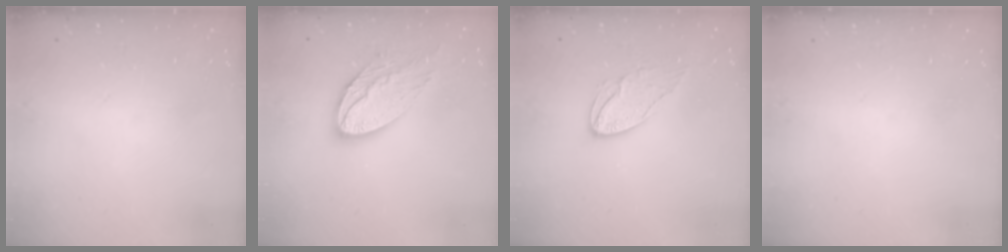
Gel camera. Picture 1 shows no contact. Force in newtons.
{"total": 14.8, "press": 14.8, "slide": 1.0}
{"total": 8.8, "press": 8.8, "slide": 0.6}
{"total": 0.0}